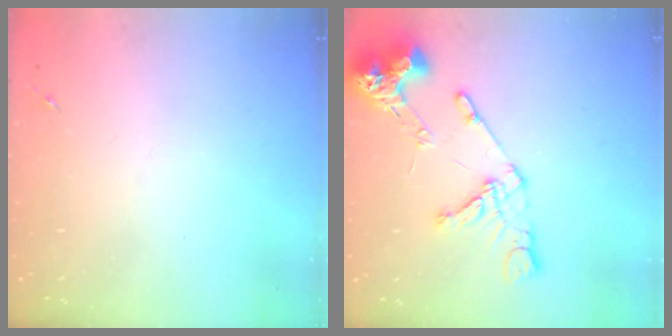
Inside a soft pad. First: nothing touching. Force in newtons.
{"total": 15.7, "press": 15.5, "slide": 1.9}